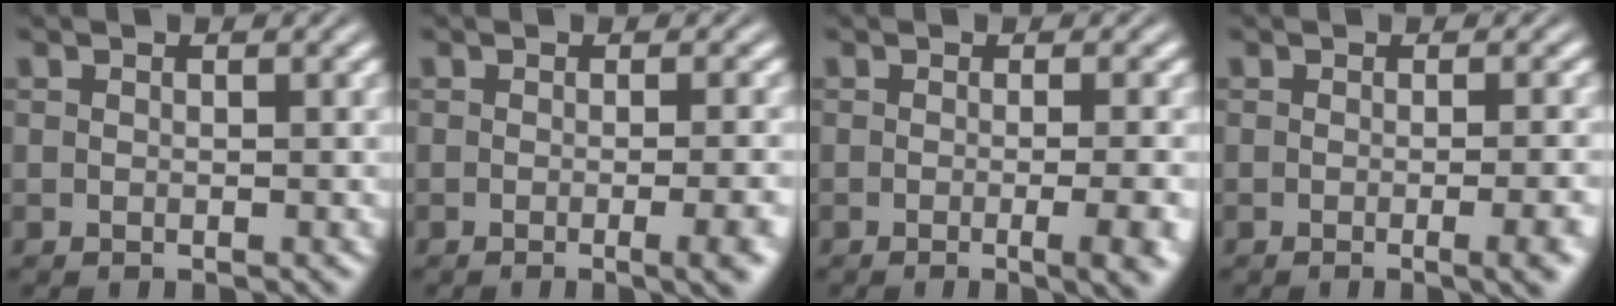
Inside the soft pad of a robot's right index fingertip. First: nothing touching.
{"total": 2.9, "force": [-1.4, -0.2, 2.5], "torque": [-0.028, -0.002, -0.021]}
{"total": 3.3, "force": [-1.4, -0.1, 3.0], "torque": [-0.036, -0.006, -0.021]}
{"total": 2.5, "force": [-1.2, -0.2, 2.1], "torque": [-0.027, -0.001, -0.018]}